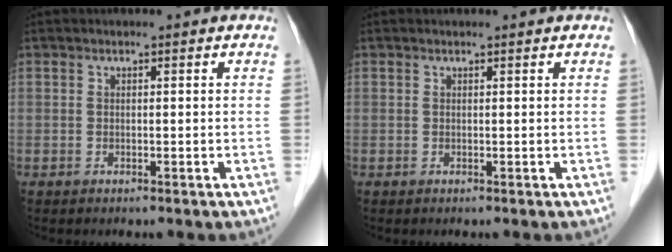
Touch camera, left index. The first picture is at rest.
{"total": 0.0}